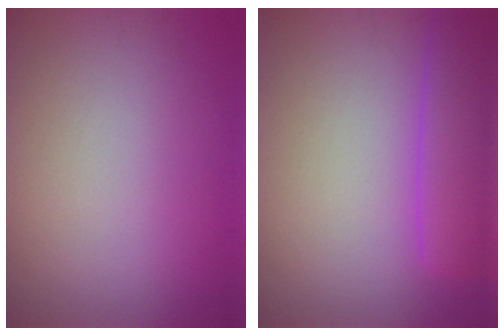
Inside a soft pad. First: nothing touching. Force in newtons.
{"total": 4.8, "press": 4.8, "slide": 0.2}